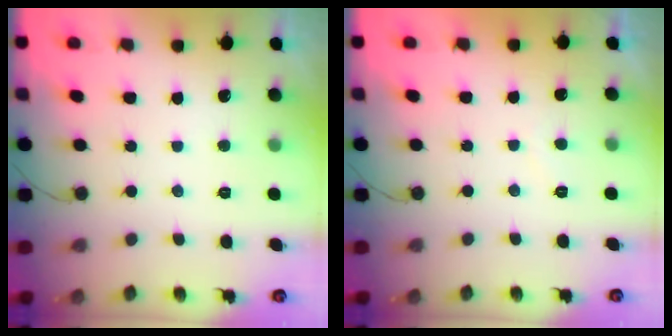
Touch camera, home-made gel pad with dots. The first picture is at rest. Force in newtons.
{"total": 0.6, "press": 0.3, "slide": 0.5}